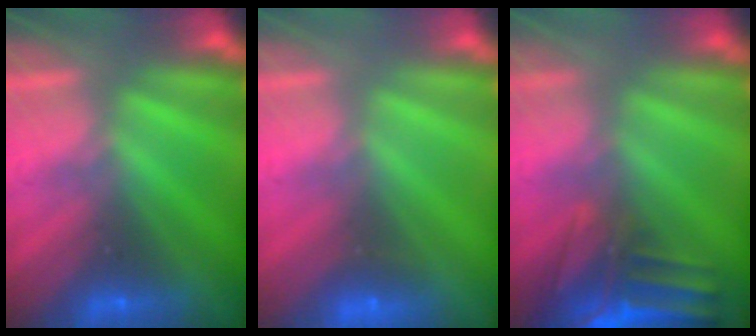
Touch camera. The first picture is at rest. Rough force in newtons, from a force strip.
{"total": 1.9}
{"total": 8.4}